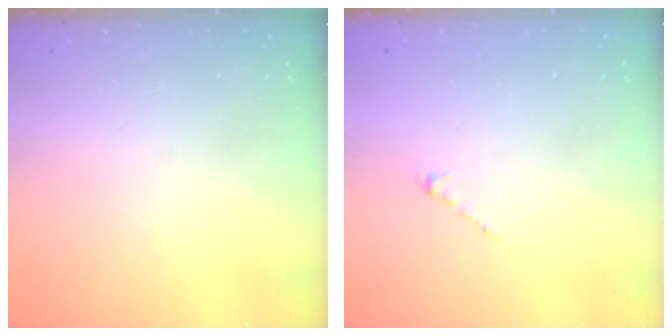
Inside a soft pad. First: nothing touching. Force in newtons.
{"total": 0.0}